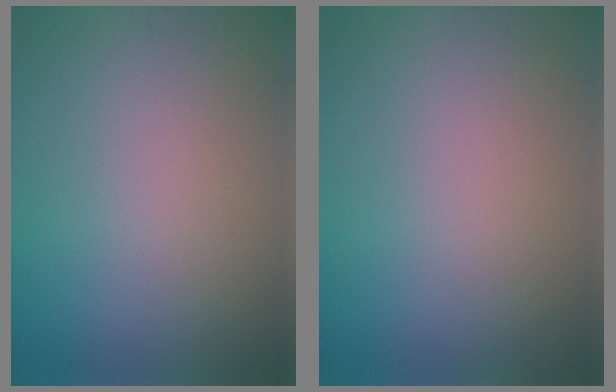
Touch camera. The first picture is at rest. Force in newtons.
{"total": 0.0}